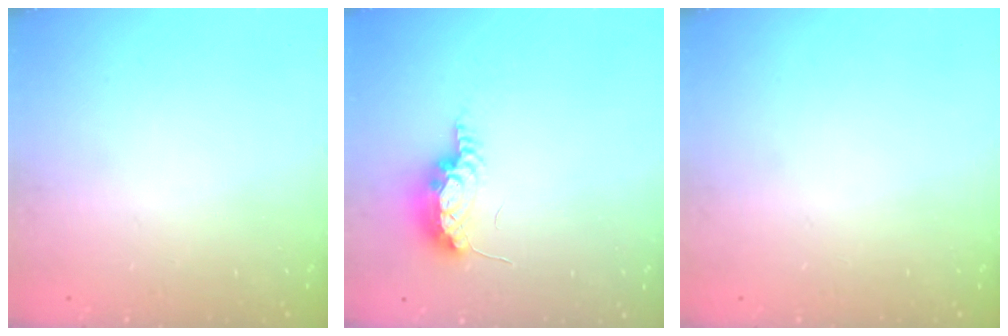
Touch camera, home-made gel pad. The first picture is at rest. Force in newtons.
{"total": 14.3, "press": 9.4, "slide": 10.8}
{"total": 0.0}